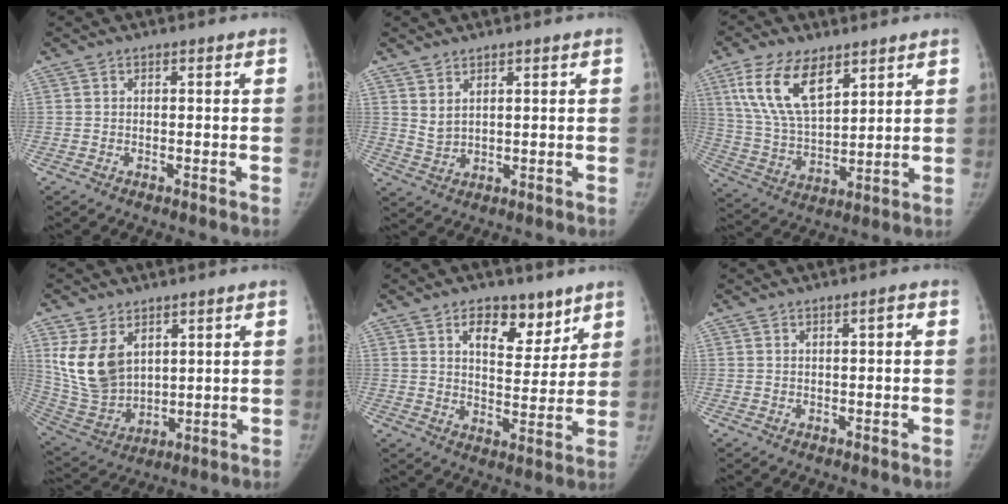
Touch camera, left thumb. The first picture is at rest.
{"total": 3.1, "force": [2.0, 1.5, 1.8], "torque": [-0.029, -0.018, 0.047]}
{"total": 14.9, "force": [7.8, 7.3, 10.3], "torque": [-0.178, -0.028, 0.159]}
{"total": 12.8, "force": [4.8, 8.7, 8.1], "torque": [-0.135, -0.024, 0.119]}
{"total": 10.0, "force": [6.1, 5.6, 5.7], "torque": [-0.050, -0.037, 0.097]}
{"total": 1.3, "force": [0.3, 0.3, 1.2], "torque": [-0.018, 0.003, 0.003]}